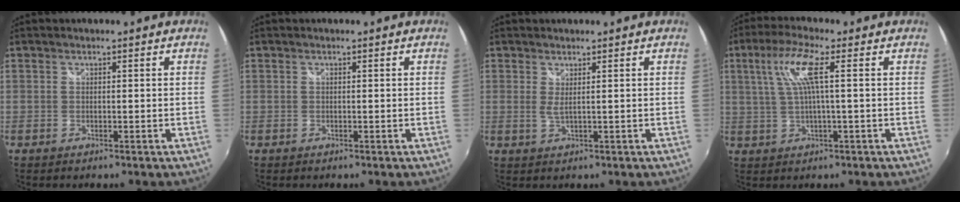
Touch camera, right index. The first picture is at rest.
{"total": 0.0}
{"total": 1.2, "force": [0.5, -0.1, 1.1], "torque": [-0.020, -0.005, 0.008]}
{"total": 7.3, "force": [1.6, 0.4, 7.1], "torque": [-0.137, 0.007, 0.037]}